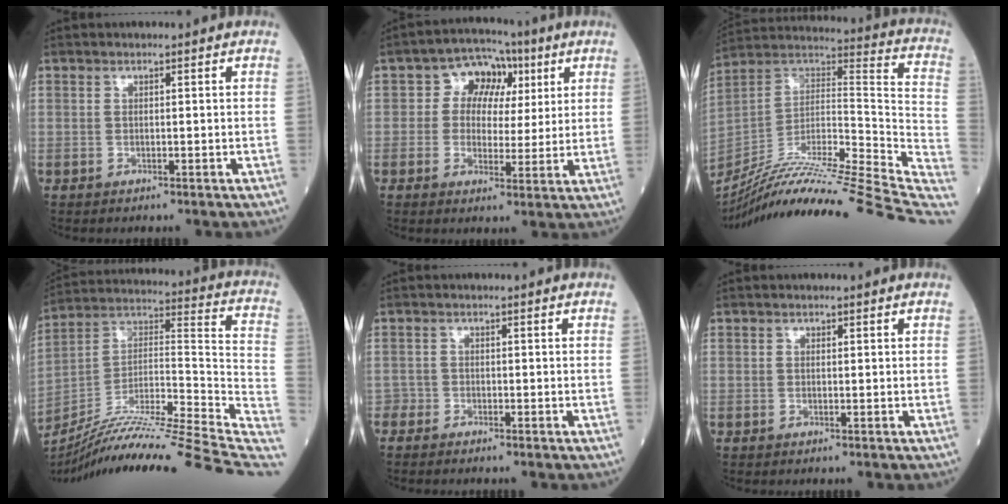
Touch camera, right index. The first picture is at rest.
{"total": 7.0, "force": [2.1, 5.6, 3.7], "torque": [-0.045, 0.027, 0.031]}
{"total": 36.7, "force": [-30.5, -0.1, 20.5], "torque": [-0.228, -0.042, -0.462]}
{"total": 31.2, "force": [-25.4, -0.4, 18.1], "torque": [-0.210, -0.010, -0.393]}
{"total": 1.0, "force": [-0.9, 0.2, -0.3], "torque": [0.008, 0.000, -0.022]}
{"total": 0.0}